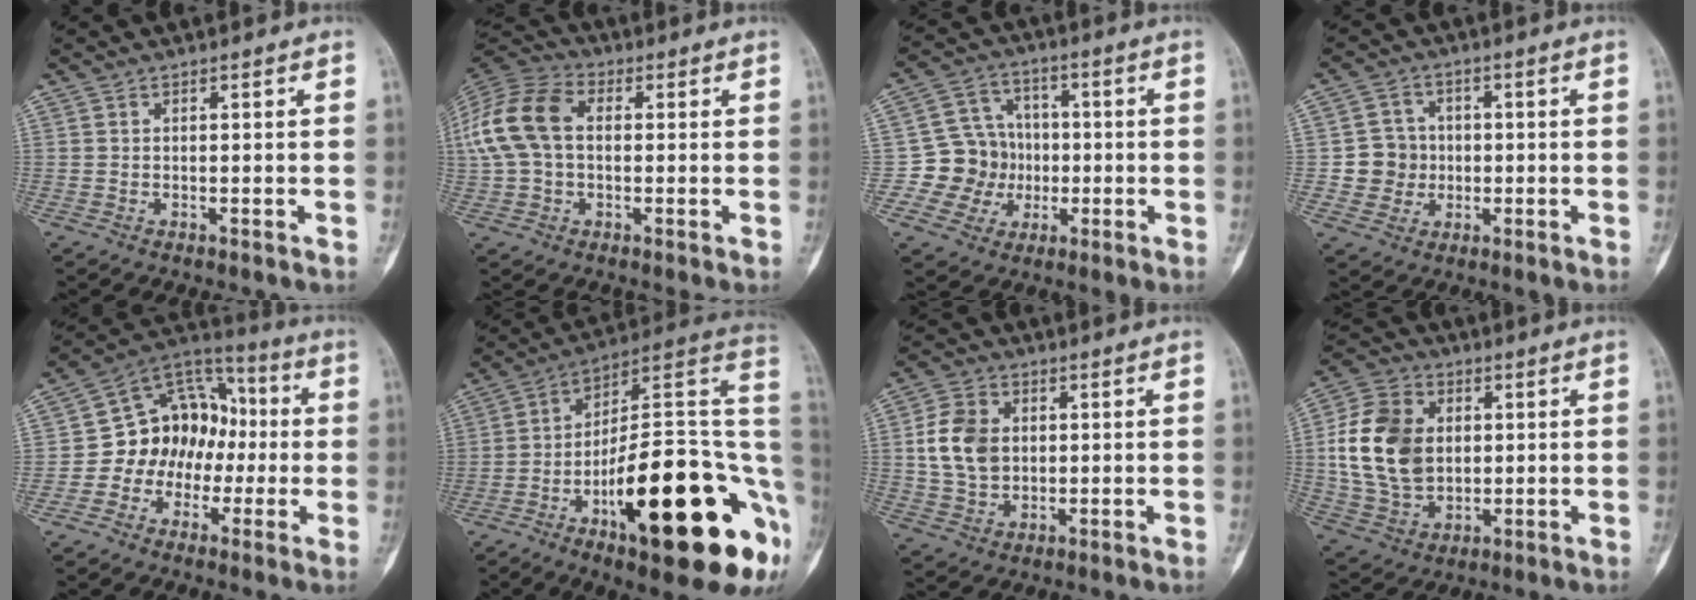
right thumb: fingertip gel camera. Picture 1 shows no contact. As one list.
[{"total": 15.1, "force": [1.5, 10.3, 10.9], "torque": [-0.237, 0.036, 0.024]}, {"total": 10.9, "force": [-1.5, 10.3, 3.2], "torque": [0.001, 0.023, -0.026]}, {"total": 6.5, "force": [-0.5, 6.3, 1.2], "torque": [0.011, 0.012, -0.009]}, {"total": 14.3, "force": [-1.9, 11.8, 7.9], "torque": [-0.077, 0.048, -0.043]}, {"total": 30.3, "force": [-9.0, 9.3, 27.4], "torque": [-0.329, 0.043, -0.129]}, {"total": 10.0, "force": [1.2, 7.8, 6.2], "torque": [-0.097, 0.003, 0.023]}, {"total": 16.6, "force": [1.8, 12.4, 10.8], "torque": [-0.181, 0.003, 0.036]}]